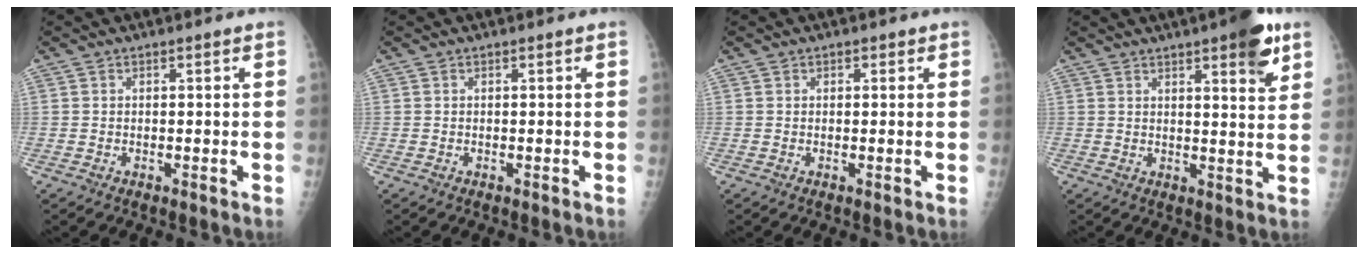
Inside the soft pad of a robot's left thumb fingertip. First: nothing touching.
{"total": 0.0}
{"total": 0.9, "force": [0.5, 0.7, 0.3], "torque": [0.010, 0.000, 0.002]}
{"total": 8.8, "force": [5.1, 2.0, 6.9], "torque": [-0.078, -0.023, 0.063]}